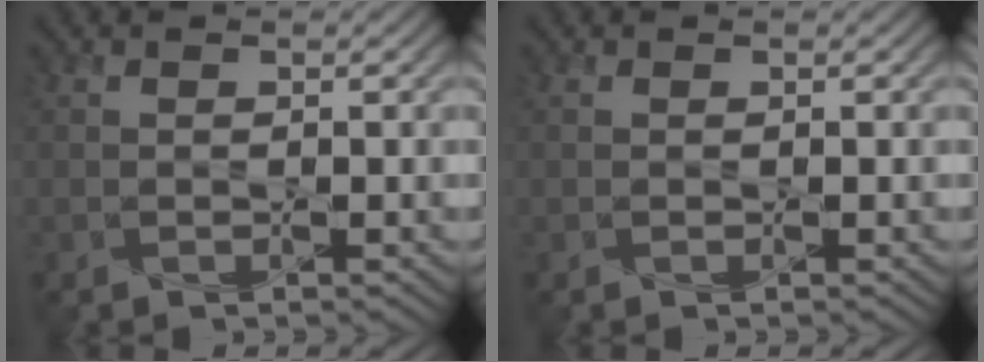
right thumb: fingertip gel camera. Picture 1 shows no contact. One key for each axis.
{"total": 0.0}